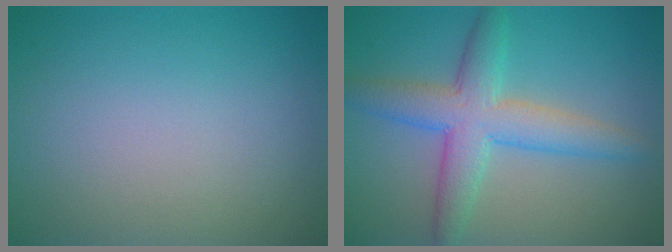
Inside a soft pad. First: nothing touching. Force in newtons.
{"total": 5.6, "press": 5.6, "slide": 0.1}